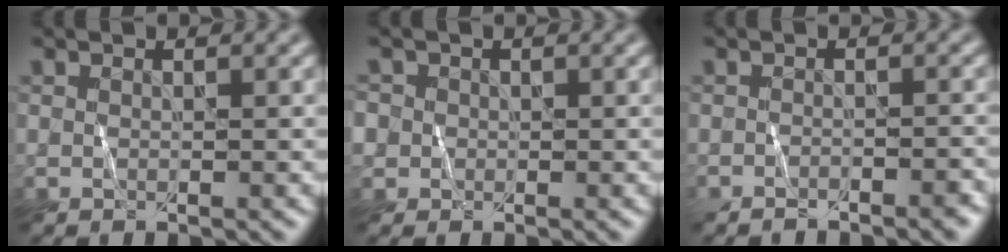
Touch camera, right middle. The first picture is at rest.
{"total": 2.0, "force": [-0.1, 1.9, 0.0], "torque": [0.010, 0.009, -0.007]}
{"total": 1.6, "force": [-1.5, 0.1, 0.5], "torque": [0.004, 0.001, -0.029]}